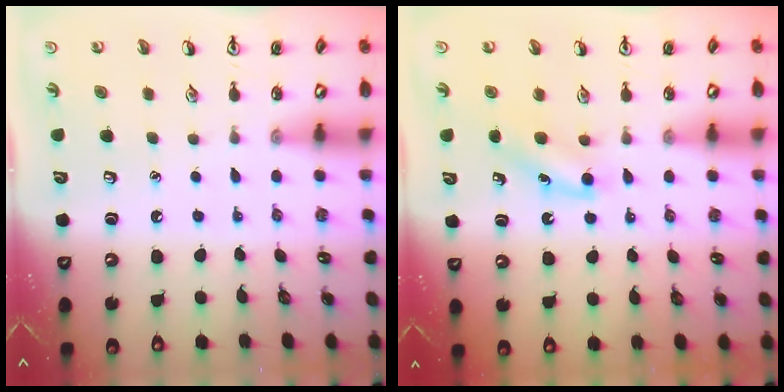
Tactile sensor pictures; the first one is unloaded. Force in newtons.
{"total": 5.2, "press": 5.0, "slide": 1.2}